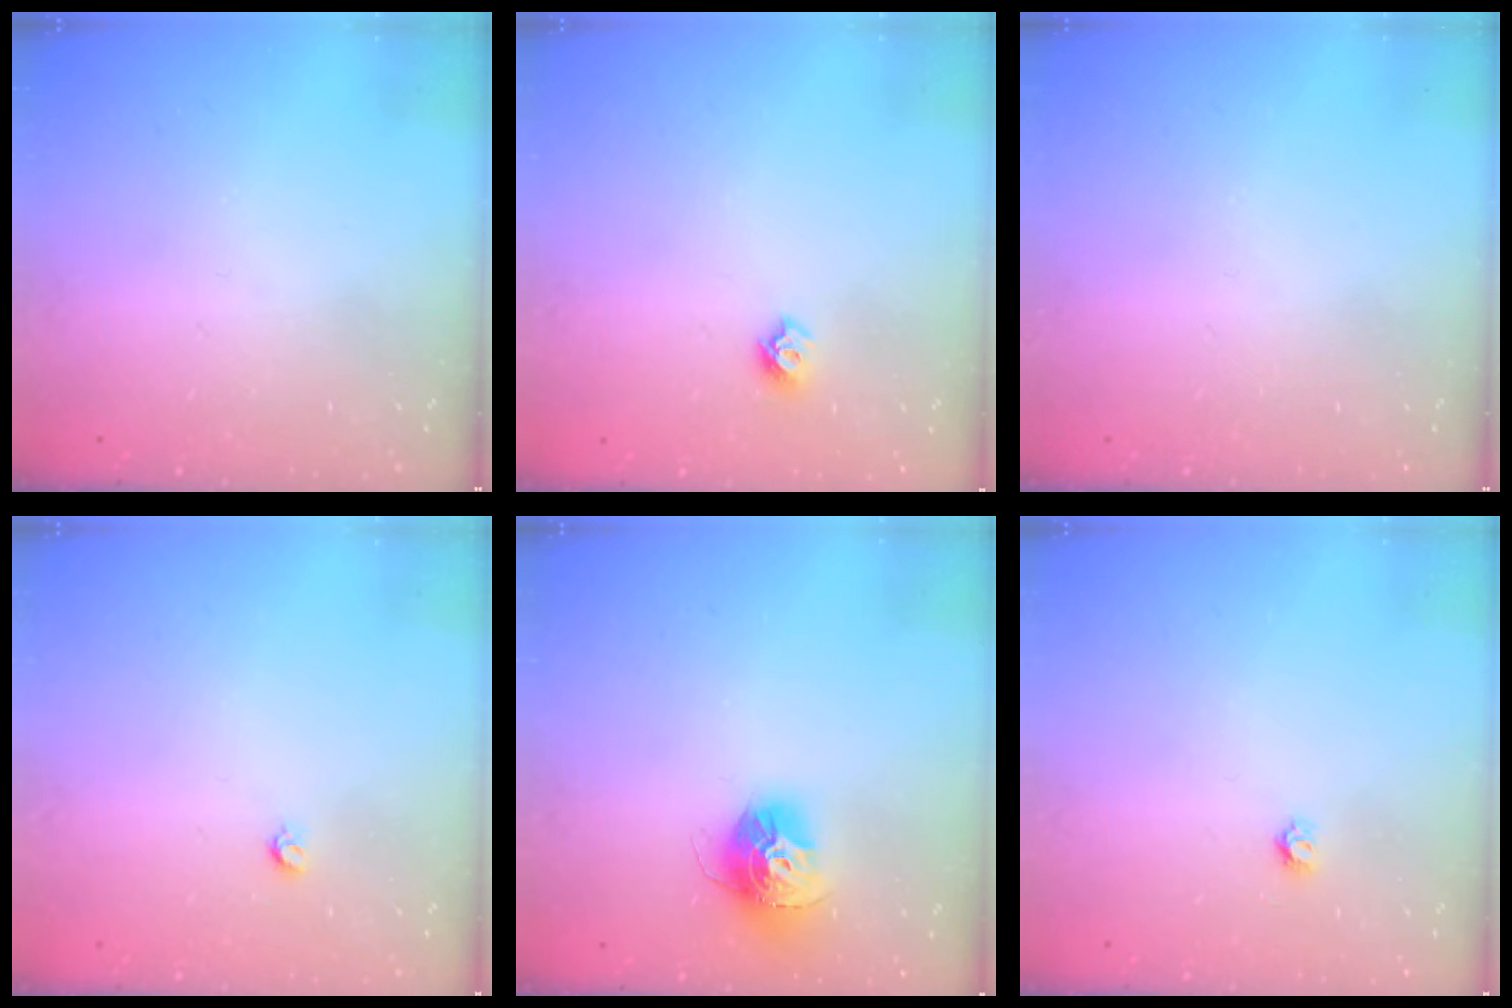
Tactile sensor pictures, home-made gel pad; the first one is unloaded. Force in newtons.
{"total": 5.7, "press": 5.7, "slide": 0.5}
{"total": 0.0}
{"total": 3.2, "press": 3.2, "slide": 0.3}
{"total": 13.8, "press": 13.8, "slide": 1.0}
{"total": 3.2, "press": 3.2, "slide": 0.3}